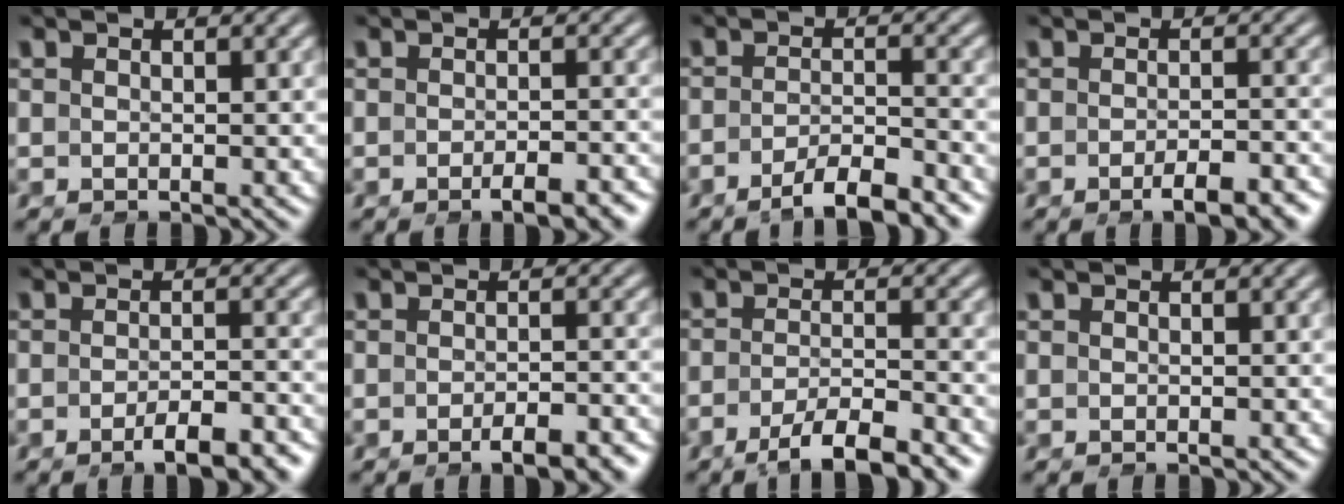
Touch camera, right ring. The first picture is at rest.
{"total": 2.8, "force": [-2.2, 0.2, 1.8], "torque": [-0.018, 0.004, -0.037]}
{"total": 3.9, "force": [-3.2, 0.0, 2.1], "torque": [-0.017, -0.003, -0.054]}
{"total": 3.5, "force": [-2.7, 0.3, 2.2], "torque": [-0.023, 0.002, -0.046]}
{"total": 4.0, "force": [-3.1, 0.4, 2.4], "torque": [-0.026, -0.001, -0.052]}
{"total": 3.2, "force": [-2.5, 0.3, 1.9], "torque": [-0.019, 0.003, -0.043]}
{"total": 4.7, "force": [-3.5, 0.5, 3.0], "torque": [-0.034, -0.010, -0.054]}
{"total": 0.0}